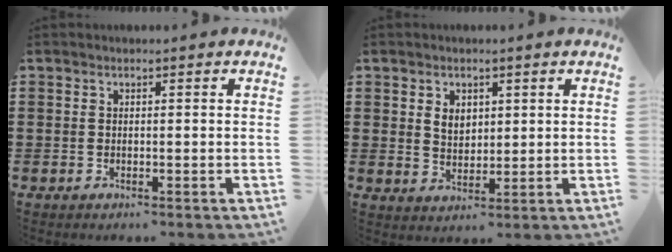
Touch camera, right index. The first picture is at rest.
{"total": 3.0, "force": [1.3, 2.2, 1.7], "torque": [-0.040, 0.009, 0.022]}